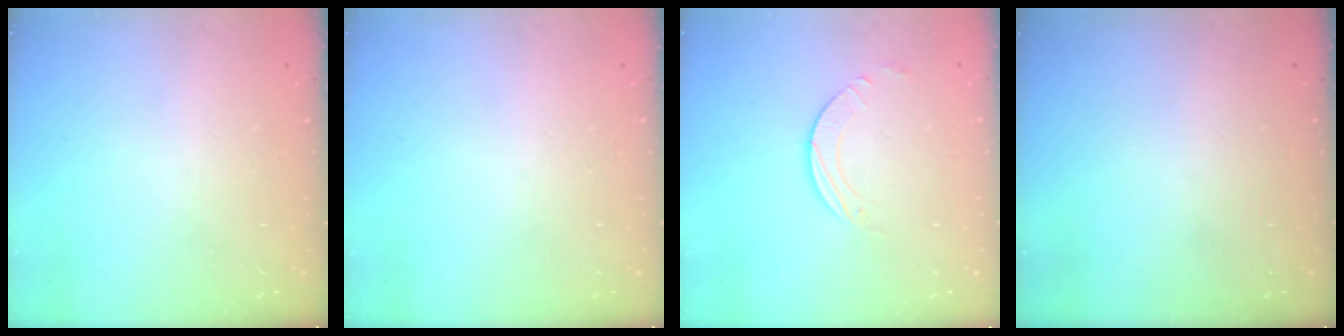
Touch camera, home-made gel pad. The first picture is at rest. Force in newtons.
{"total": 0.0}
{"total": 2.2, "press": 2.2, "slide": 0.2}
{"total": 0.0}